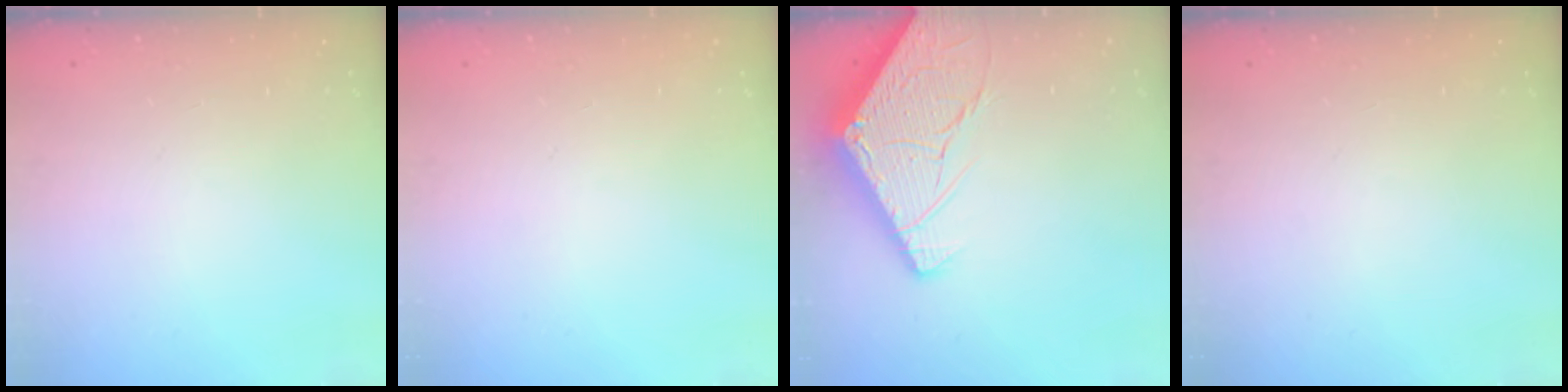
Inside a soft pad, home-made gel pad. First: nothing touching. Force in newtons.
{"total": 0.0}
{"total": 15.4, "press": 15.3, "slide": 1.6}
{"total": 0.0}